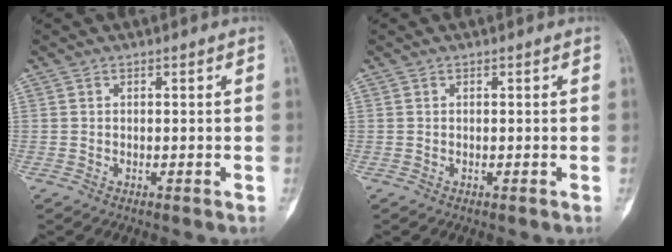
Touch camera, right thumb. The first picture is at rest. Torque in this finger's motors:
{"motor_torque": [0.12, 0.12, 0.00, 0.00, 0.00]}